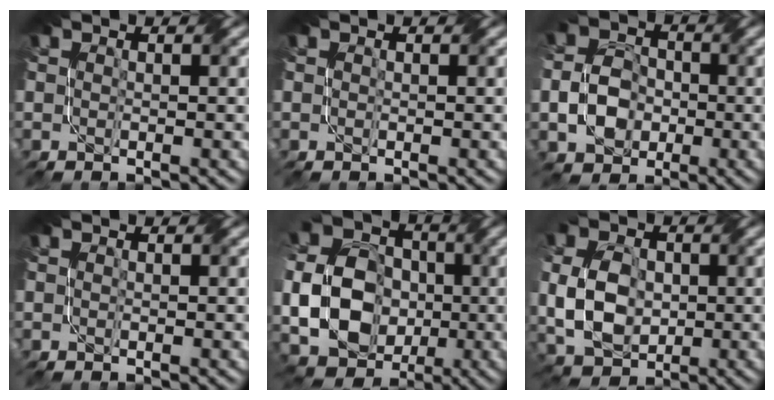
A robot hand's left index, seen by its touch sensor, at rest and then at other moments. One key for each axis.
{"total": 0.0}
{"total": 4.4, "fx": -2.0, "fy": 3.2, "fz": 2.3, "tx": -0.038, "ty": 0.000, "tz": -0.044}
{"total": 0.0}
{"total": 12.1, "fx": -2.2, "fy": 9.6, "fz": 7.1, "tx": -0.135, "ty": -0.024, "tz": -0.049}
{"total": 7.3, "fx": -1.1, "fy": 5.2, "fz": 5.1, "tx": -0.112, "ty": -0.004, "tz": -0.028}